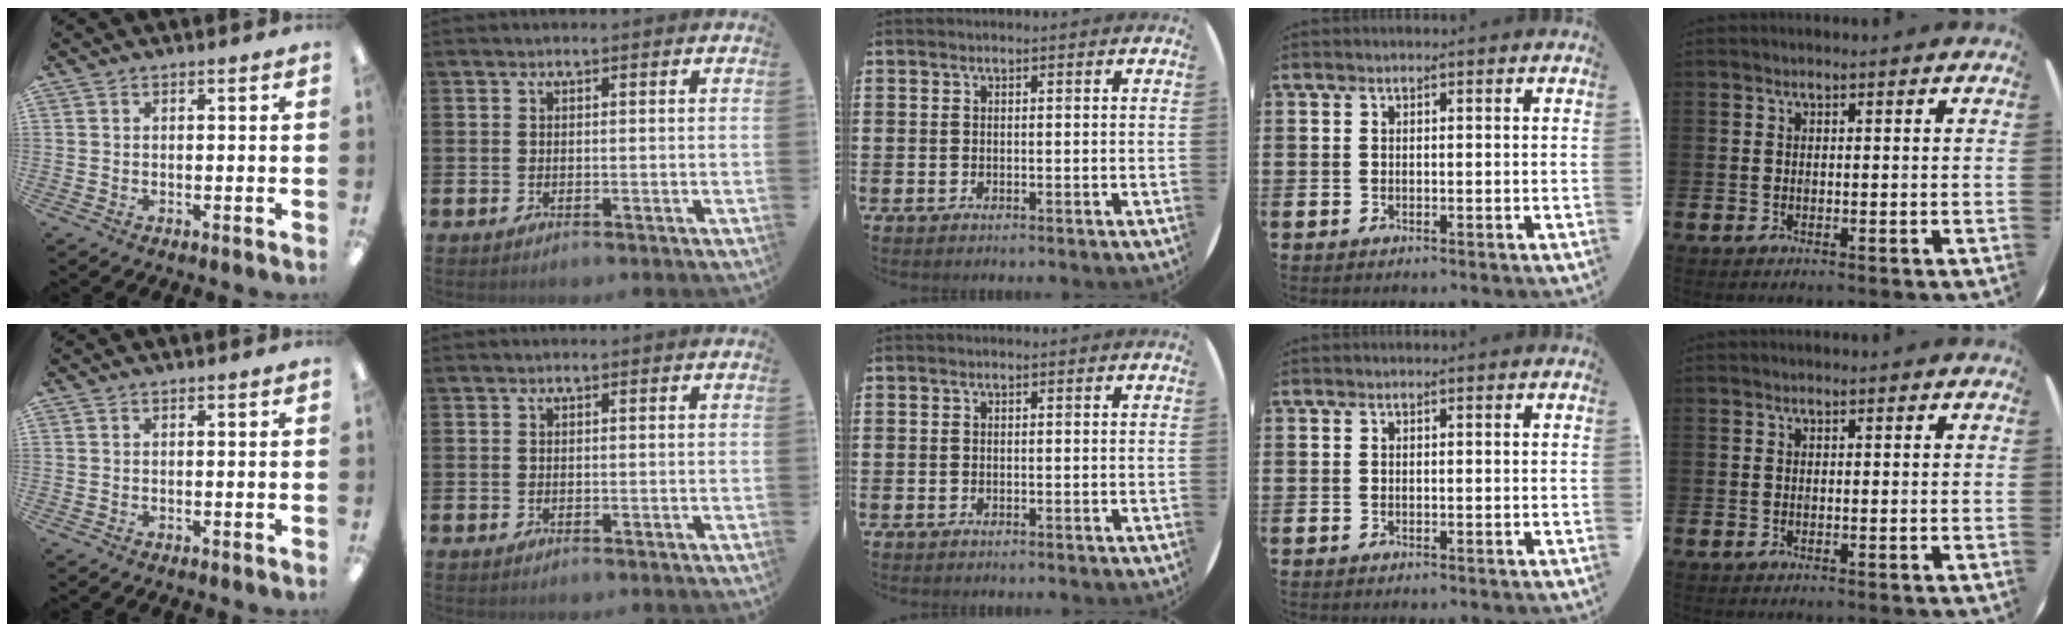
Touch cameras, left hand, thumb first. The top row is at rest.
{}